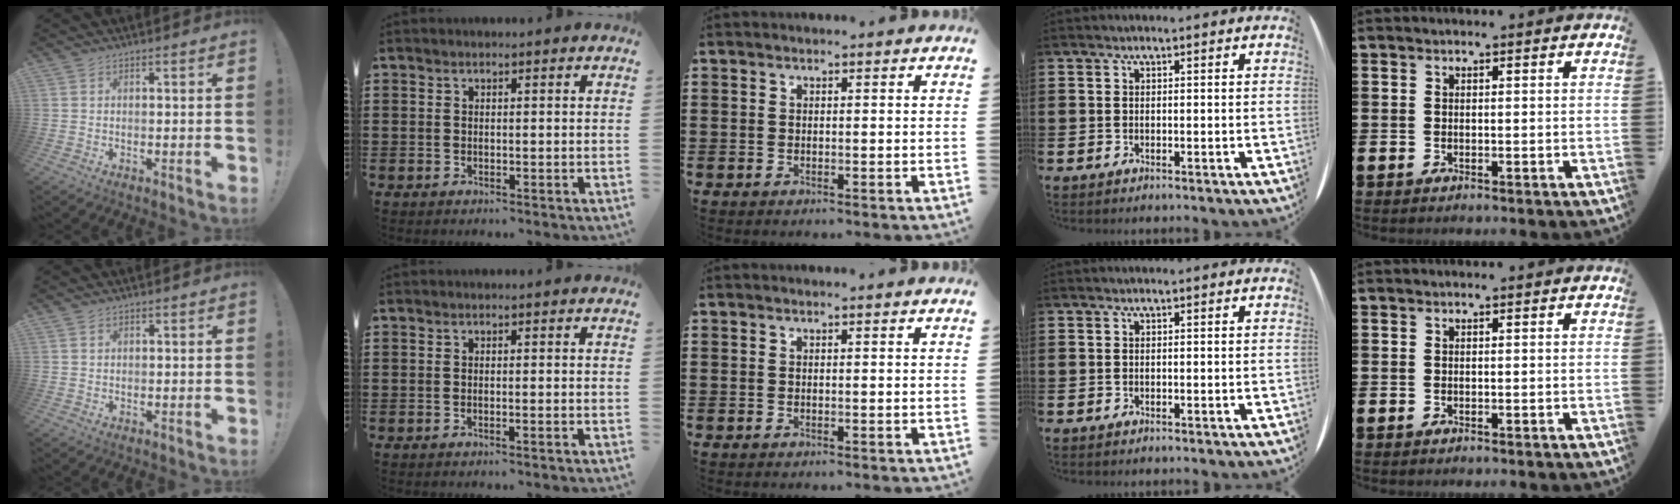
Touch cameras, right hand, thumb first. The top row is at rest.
{"thumb": {"total": 0.8, "force": [0.5, 0.6, -0.2], "torque": [0.006, 0.000, 0.009]}, "index": {"total": 0.5, "force": [-0.3, -0.1, 0.4], "torque": [-0.004, -0.003, -0.006]}}